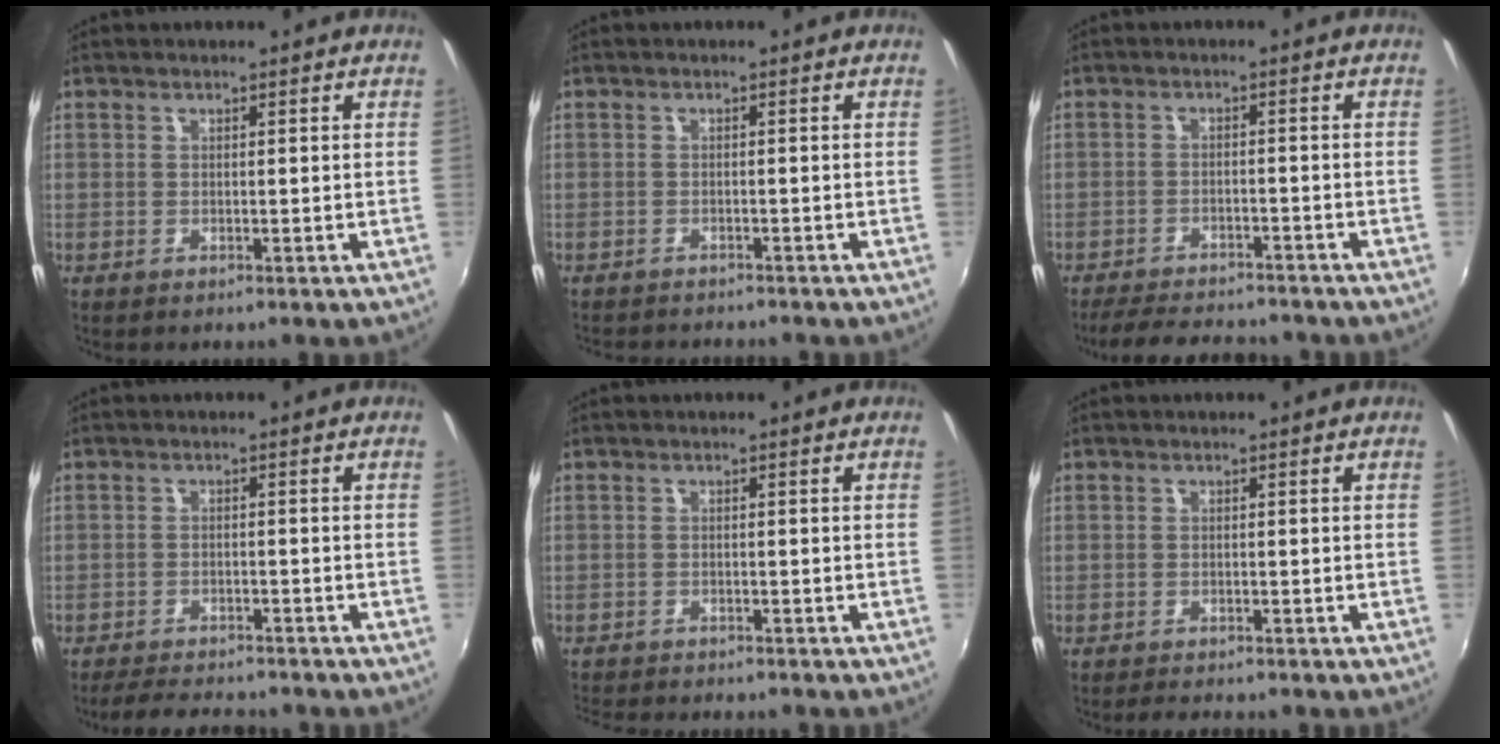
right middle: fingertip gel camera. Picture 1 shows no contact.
{"total": 4.9, "force": [-4.6, 0.9, 1.4], "torque": [-0.040, -0.014, -0.068]}
{"total": 11.1, "force": [-9.8, 2.9, 4.1], "torque": [-0.100, -0.006, -0.143]}
{"total": 7.6, "force": [-6.9, 1.6, 2.6], "torque": [-0.071, -0.005, -0.103]}
{"total": 6.6, "force": [-6.2, 1.0, 2.2], "torque": [-0.058, -0.017, -0.095]}
{"total": 3.2, "force": [-3.0, 0.7, 1.0], "torque": [-0.031, -0.008, -0.046]}